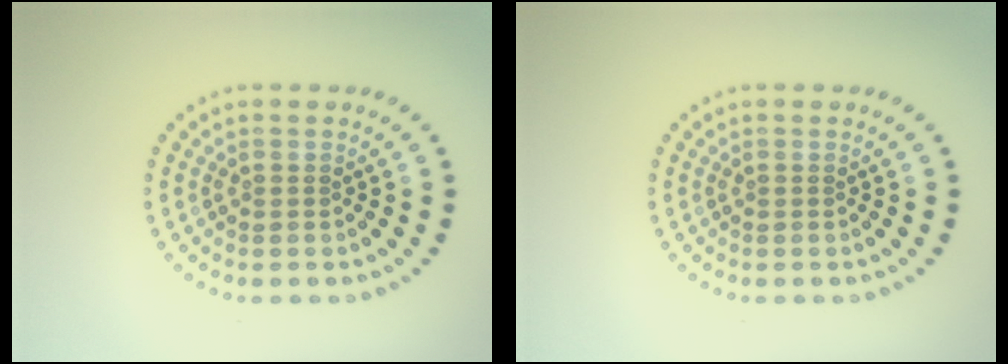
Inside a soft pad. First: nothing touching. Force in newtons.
{"total": 0.0}